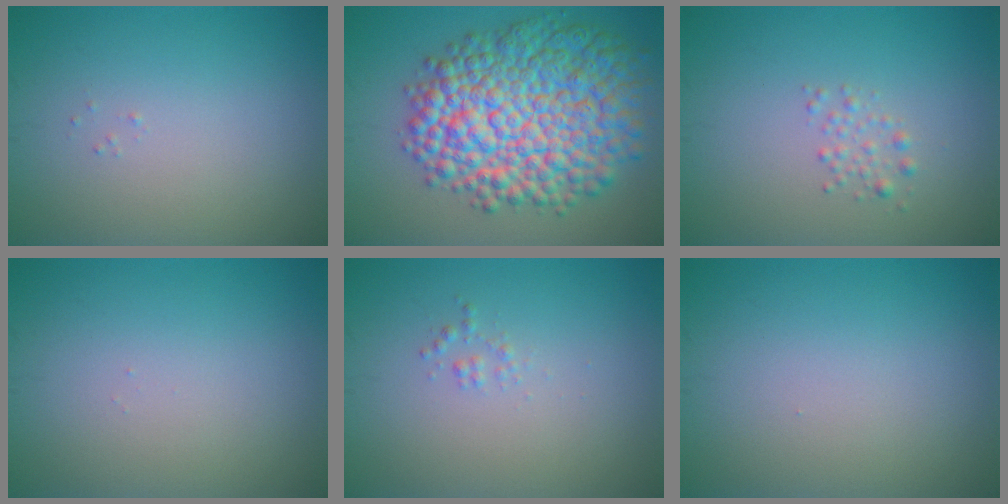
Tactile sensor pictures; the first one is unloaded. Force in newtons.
{"total": 12.9, "press": 12.8, "slide": 0.3}
{"total": 1.2, "press": 1.2, "slide": 0.0}
{"total": 0.0}
{"total": 0.7, "press": 0.7, "slide": 0.0}
{"total": 0.0}